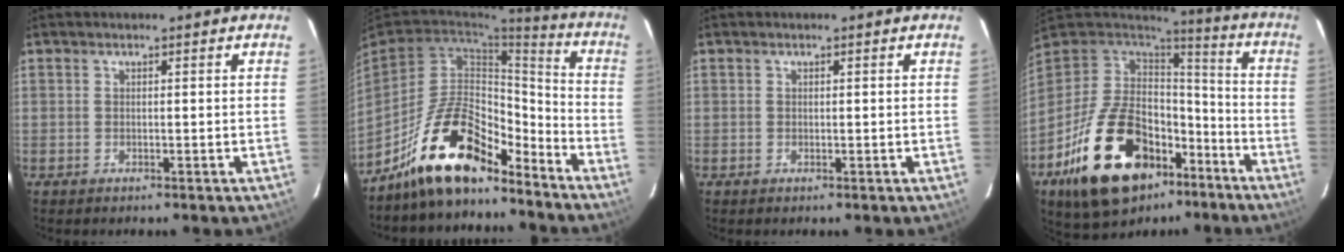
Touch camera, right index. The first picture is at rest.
{"total": 16.9, "force": [-13.0, 6.1, 8.9], "torque": [-0.175, 0.022, -0.224]}
{"total": 0.0}
{"total": 26.9, "force": [-14.0, 14.7, 17.6], "torque": [-0.340, -0.010, -0.212]}